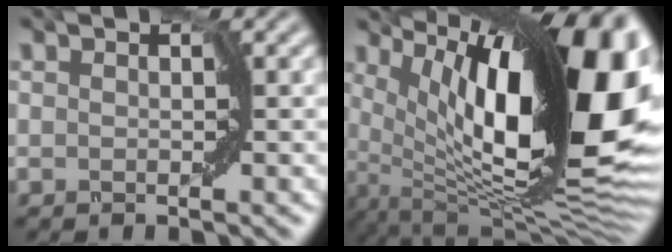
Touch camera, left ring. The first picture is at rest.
{"total": 18.5, "force": [4.9, 6.2, 16.8], "torque": [-0.231, 0.001, 0.088]}